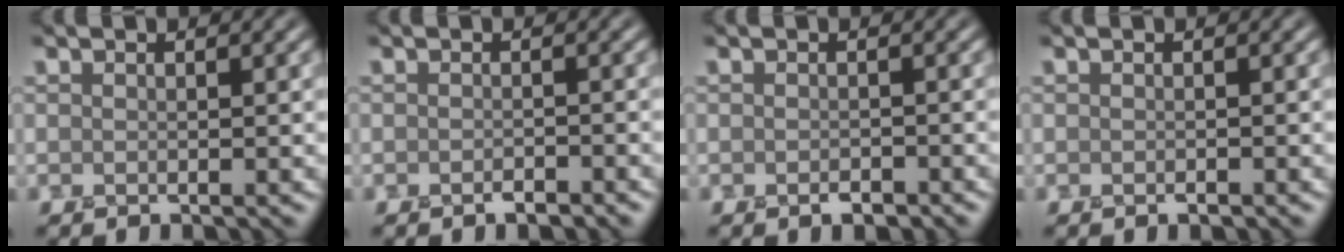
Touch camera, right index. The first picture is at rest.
{"total": 1.1, "force": [-0.8, 0.3, 0.6], "torque": [-0.012, -0.007, -0.014]}
{"total": 1.1, "force": [-0.7, 0.6, 0.7], "torque": [-0.014, -0.009, -0.012]}
{"total": 0.6, "force": [-0.3, 0.2, 0.4], "torque": [-0.009, -0.006, -0.005]}